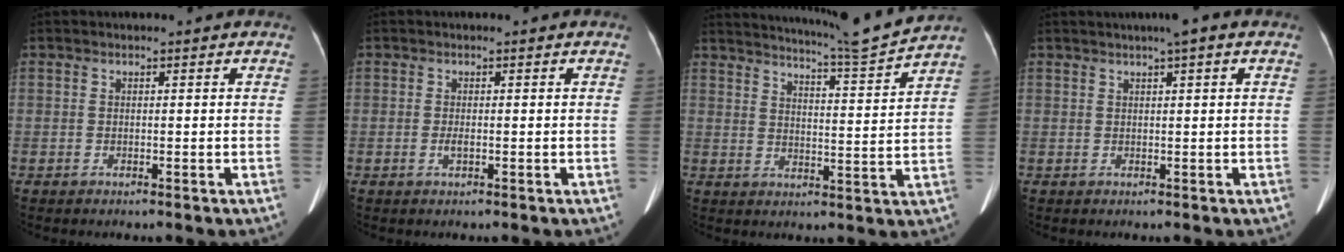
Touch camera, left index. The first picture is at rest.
{"total": 1.0, "force": [-0.3, 0.3, 1.0], "torque": [-0.021, -0.001, -0.005]}
{"total": 11.9, "force": [11.2, -2.5, 3.3], "torque": [-0.064, -0.040, 0.161]}
{"total": 3.2, "force": [1.9, 0.0, 2.6], "torque": [-0.044, 0.015, 0.026]}